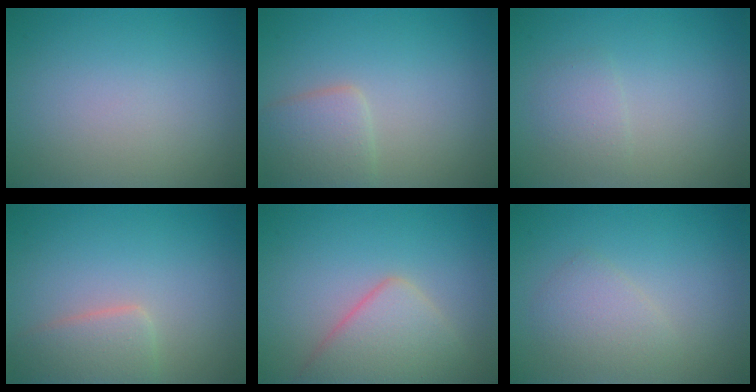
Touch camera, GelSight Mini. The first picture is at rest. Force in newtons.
{"total": 2.9, "press": 2.9, "slide": 0.2}
{"total": 1.3, "press": 1.3, "slide": 0.0}
{"total": 2.9, "press": 2.9, "slide": 0.3}
{"total": 4.5, "press": 4.5, "slide": 0.2}
{"total": 2.1, "press": 2.1, "slide": 0.1}